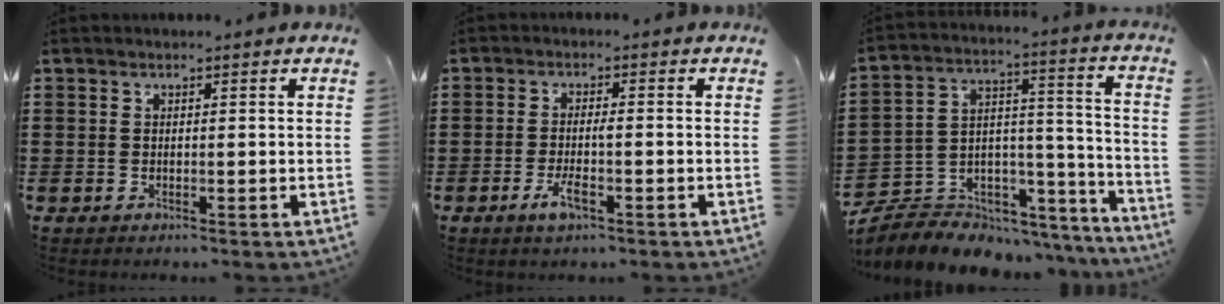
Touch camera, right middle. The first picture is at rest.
{"total": 3.4, "force": [-1.4, 0.9, 3.0], "torque": [-0.063, -0.002, -0.030]}
{"total": 5.8, "force": [-4.9, 3.1, 0.3], "torque": [-0.019, -0.006, -0.095]}